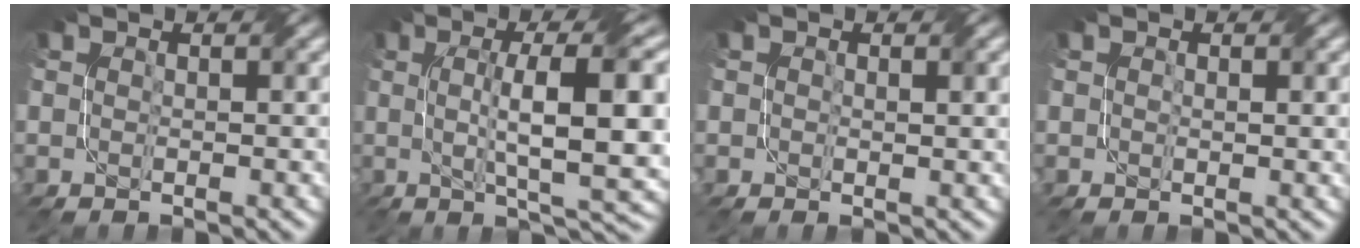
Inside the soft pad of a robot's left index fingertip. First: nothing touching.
{"total": 11.8, "force": [1.0, 2.7, 11.4], "torque": [-0.163, 0.009, 0.018]}
{"total": 1.5, "force": [0.4, 0.7, 1.3], "torque": [-0.015, -0.001, 0.008]}
{"total": 1.4, "force": [0.5, 0.7, 1.1], "torque": [-0.014, -0.001, 0.010]}